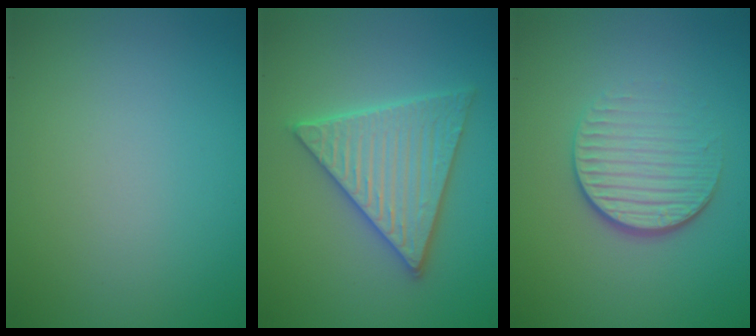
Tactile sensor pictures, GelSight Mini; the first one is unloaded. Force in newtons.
{"total": 5.7, "press": 5.6, "slide": 0.6}
{"total": 4.1, "press": 2.7, "slide": 3.1}